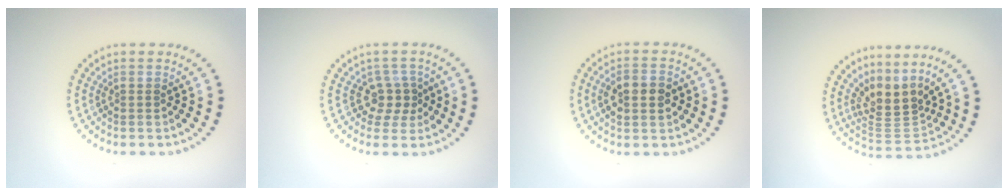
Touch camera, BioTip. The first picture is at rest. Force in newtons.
{"total": 2.4, "press": 1.8, "slide": 1.5}
{"total": 3.5, "press": 3.5, "slide": 0.3}
{"total": 3.5, "press": 2.4, "slide": 2.5}